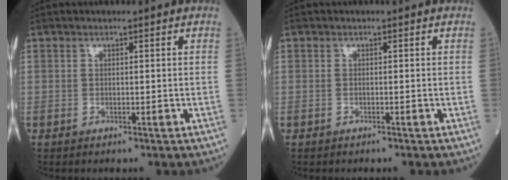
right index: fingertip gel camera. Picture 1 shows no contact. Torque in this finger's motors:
{"motor_torque": [0.14, -0.28, 0.05, 0.02]}